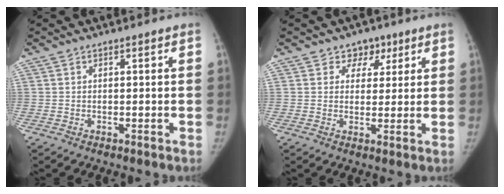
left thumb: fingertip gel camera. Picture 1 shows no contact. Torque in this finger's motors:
{"motor_torque": [-0.26, -0.36, -0.02, -0.01, -0.03]}